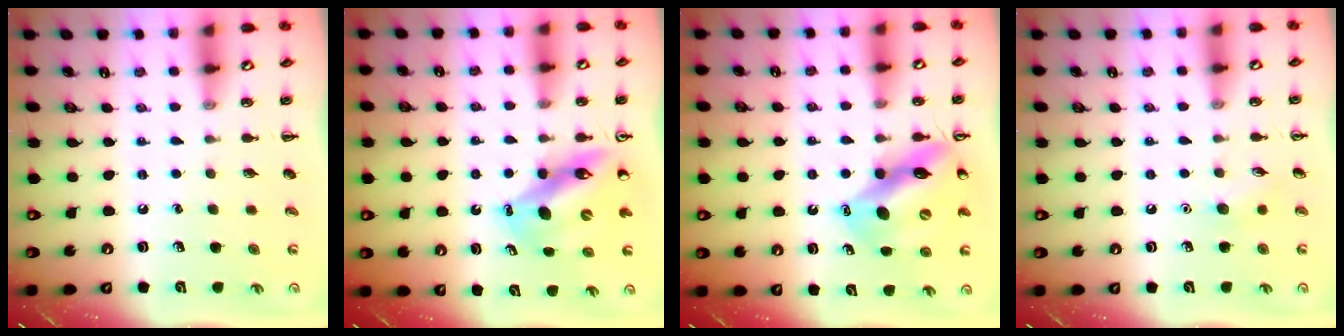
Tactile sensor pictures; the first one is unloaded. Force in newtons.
{"total": 11.4, "press": 10.9, "slide": 3.2}
{"total": 13.5, "press": 13.0, "slide": 3.8}
{"total": 6.1, "press": 5.8, "slide": 2.0}